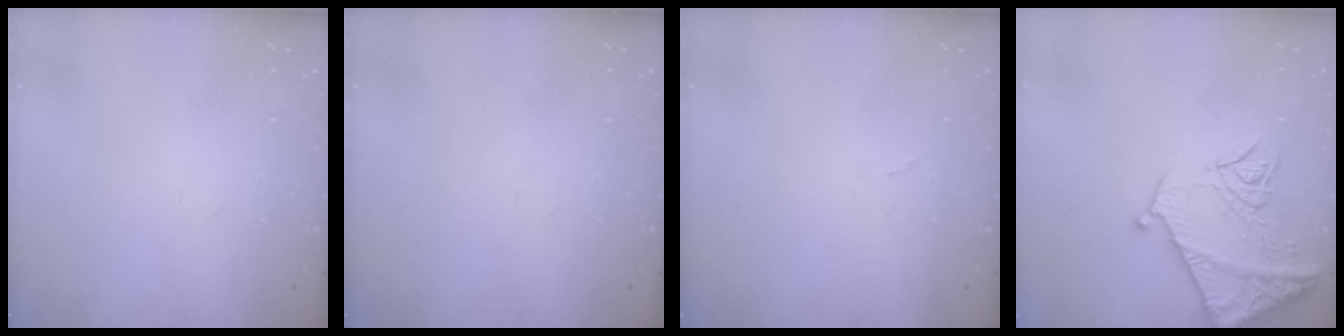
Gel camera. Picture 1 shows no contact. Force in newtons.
{"total": 0.0}
{"total": 4.3, "press": 4.2, "slide": 0.3}
{"total": 15.7, "press": 15.6, "slide": 1.7}